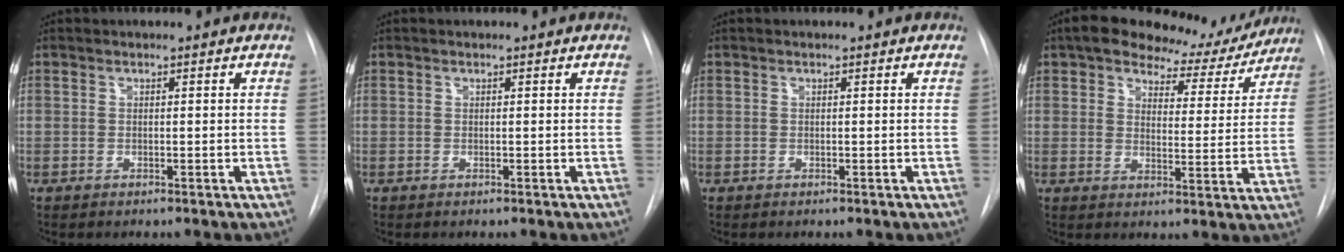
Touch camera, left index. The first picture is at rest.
{"total": 0.0}
{"total": 0.0}
{"total": 13.8, "force": [11.9, 5.1, 4.7], "torque": [-0.048, 0.005, 0.149]}